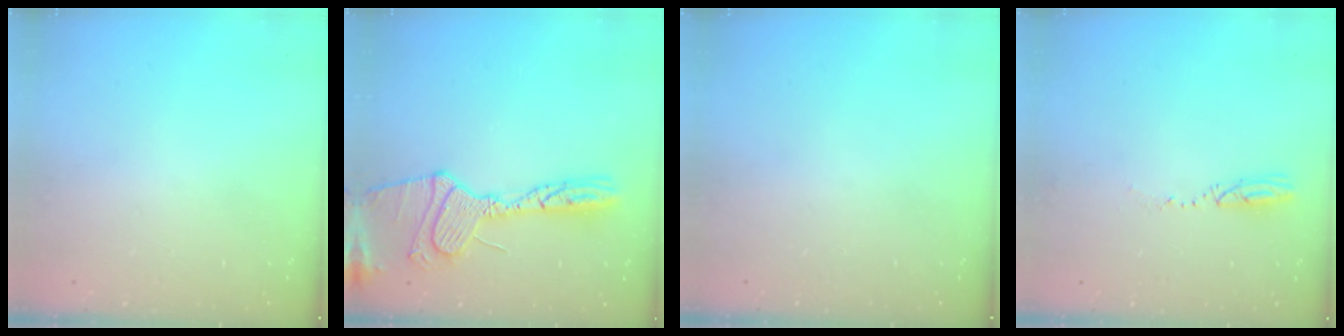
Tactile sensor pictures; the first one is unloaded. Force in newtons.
{"total": 18.8, "press": 18.7, "slide": 1.5}
{"total": 0.0}
{"total": 3.4, "press": 3.2, "slide": 1.2}